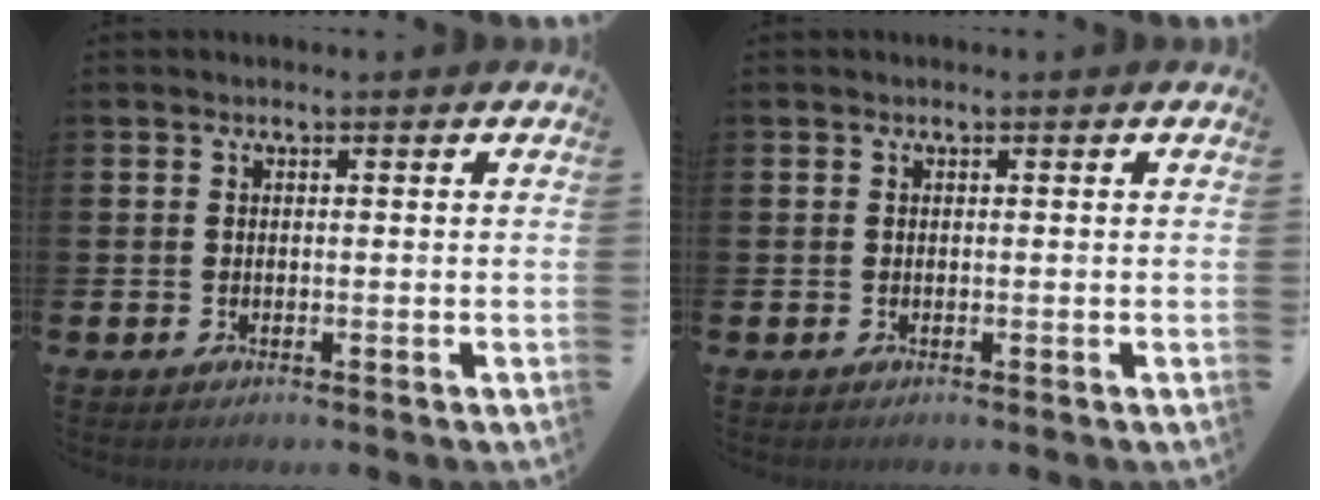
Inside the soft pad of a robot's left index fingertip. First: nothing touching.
{"total": 0.0}